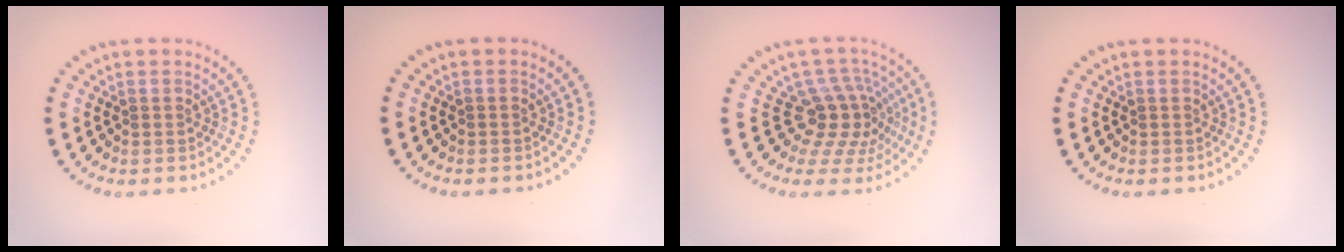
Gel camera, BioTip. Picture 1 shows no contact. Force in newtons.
{"total": 0.0}
{"total": 4.4, "press": 3.0, "slide": 3.2}
{"total": 0.0}